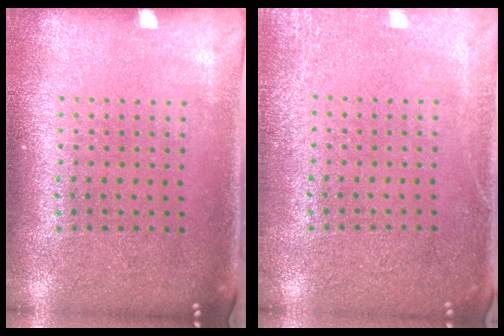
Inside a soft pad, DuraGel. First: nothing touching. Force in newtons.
{"total": 2.8, "press": 2.7, "slide": 0.4}